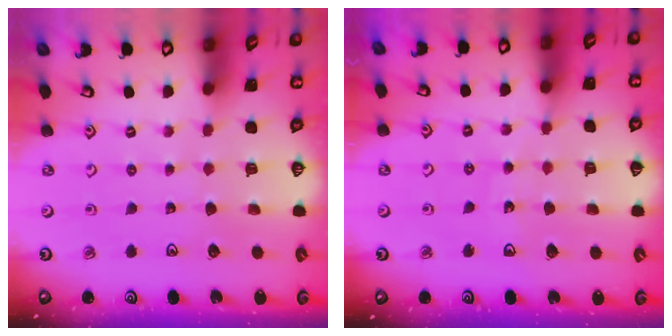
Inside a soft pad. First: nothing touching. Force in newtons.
{"total": 4.3, "press": 3.7, "slide": 2.0}